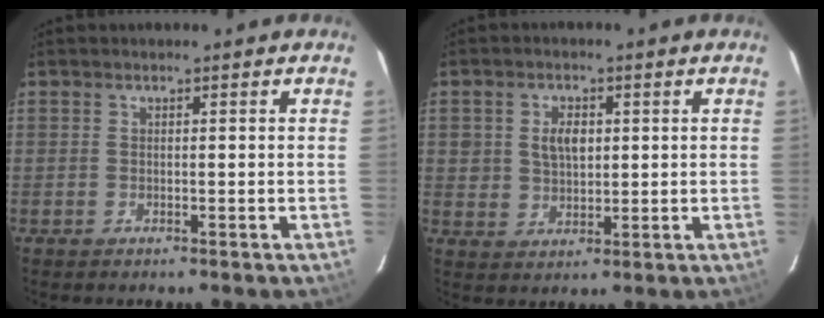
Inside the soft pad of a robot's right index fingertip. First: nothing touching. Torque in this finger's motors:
{"motor_torque": [0.13, 0.14, 0.09, 0.06]}